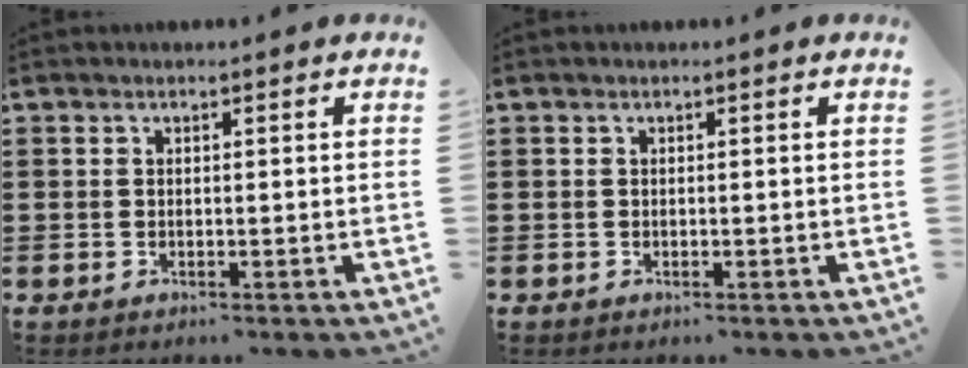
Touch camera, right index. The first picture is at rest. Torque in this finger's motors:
{"motor_torque": [0.12, 0.63, 0.00, 0.00]}